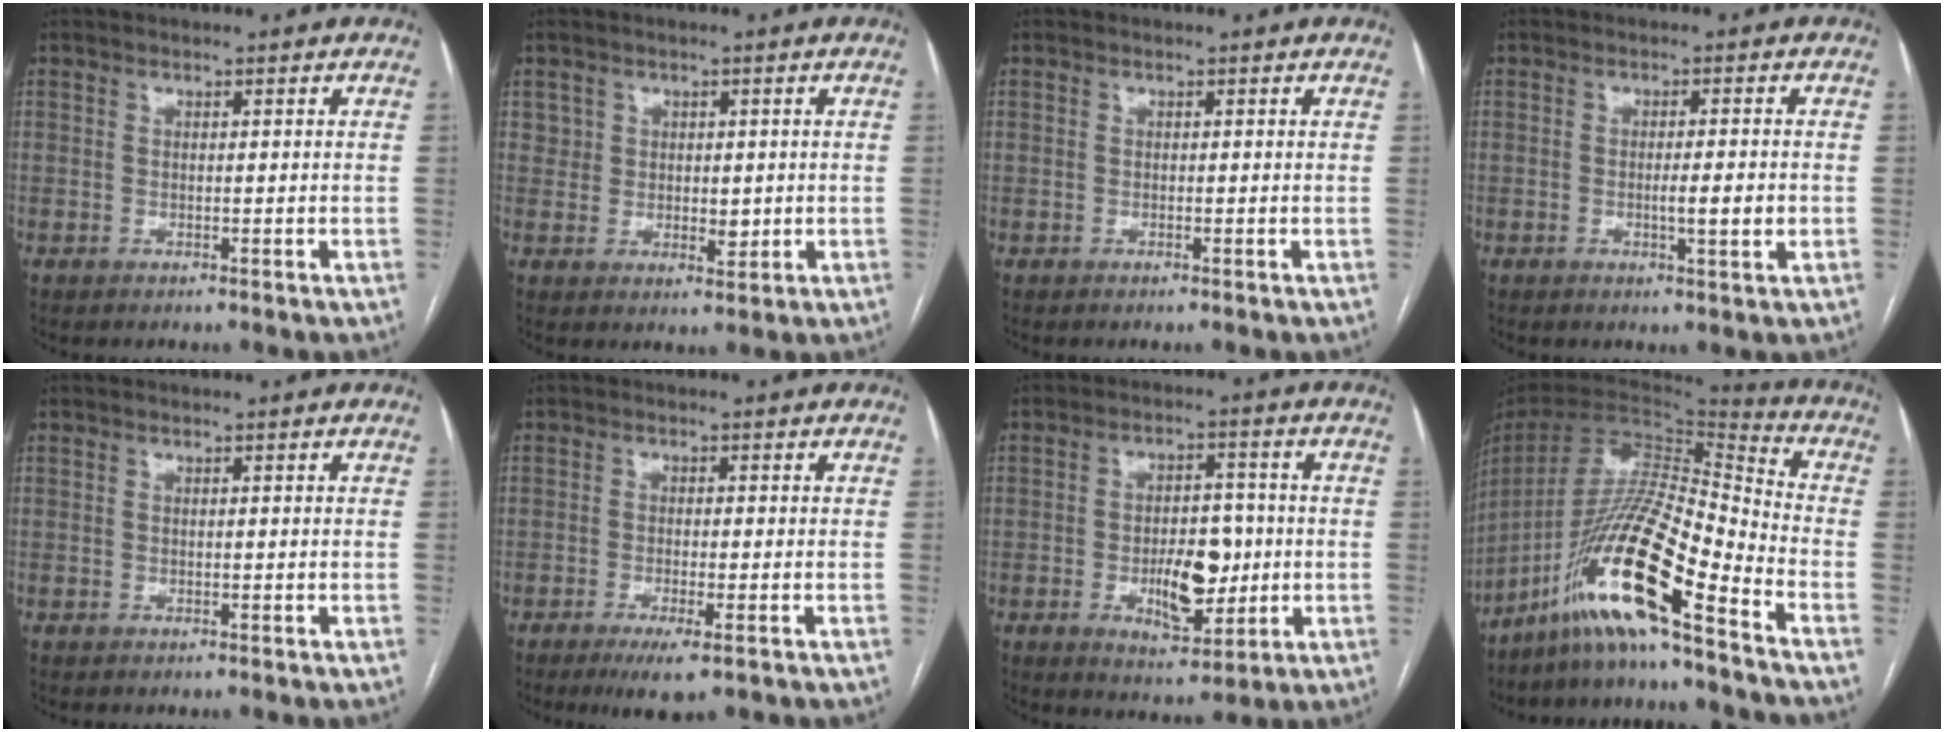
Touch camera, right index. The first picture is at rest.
{"total": 3.4, "force": [0.8, 2.9, 1.6], "torque": [-0.014, -0.002, 0.016]}
{"total": 0.0}
{"total": 3.8, "force": [-0.7, 0.1, 3.7], "torque": [-0.061, -0.004, -0.008]}
{"total": 0.0}
{"total": 4.5, "force": [-2.5, 0.6, 3.7], "torque": [-0.067, -0.012, -0.038]}
{"total": 9.1, "force": [-1.5, 4.1, 8.0], "torque": [-0.130, 0.006, -0.014]}
{"total": 18.2, "force": [-11.9, 0.6, 13.7], "torque": [-0.283, -0.014, -0.224]}